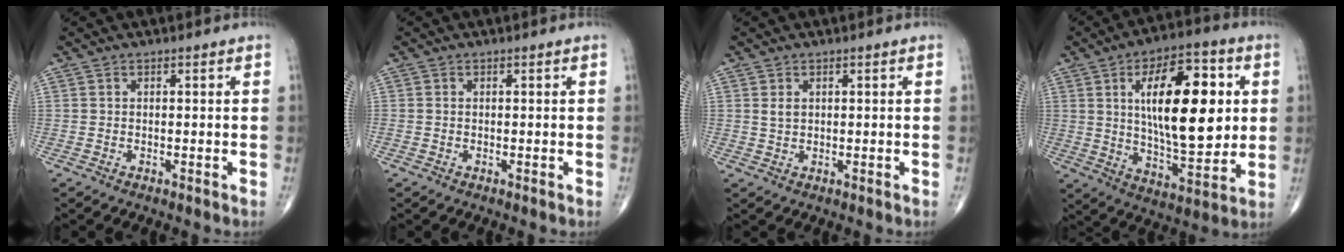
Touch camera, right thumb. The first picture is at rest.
{"total": 0.0}
{"total": 1.6, "force": [0.6, 1.1, 1.0], "torque": [-0.017, -0.001, 0.015]}
{"total": 22.5, "force": [4.4, 9.8, 19.8], "torque": [-0.278, -0.018, 0.069]}